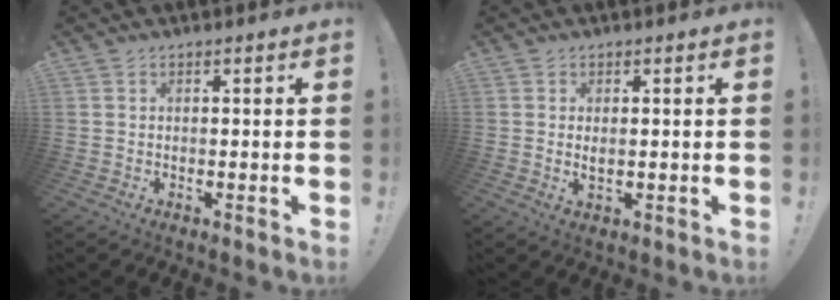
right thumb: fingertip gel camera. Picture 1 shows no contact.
{"total": 2.2, "force": [0.5, 1.0, 1.8], "torque": [-0.026, -0.003, 0.006]}